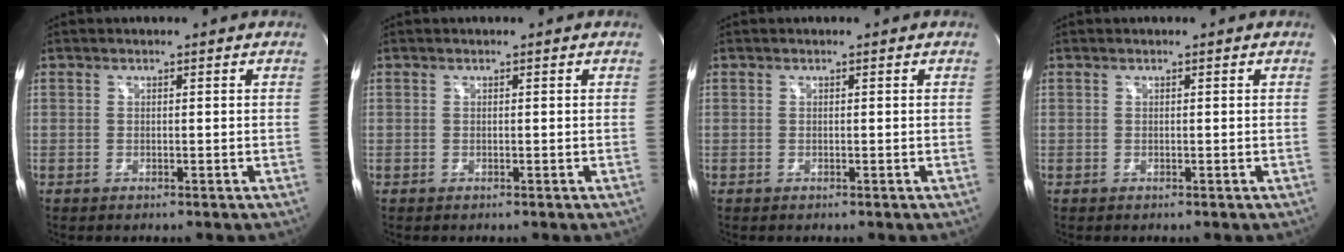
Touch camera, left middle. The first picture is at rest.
{"total": 0.0}
{"total": 0.0}
{"total": 0.0}